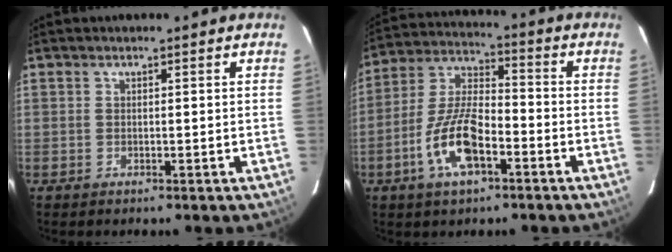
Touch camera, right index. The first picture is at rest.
{"total": 12.6, "force": [-5.5, 4.9, 10.2], "torque": [-0.215, 0.001, -0.105]}